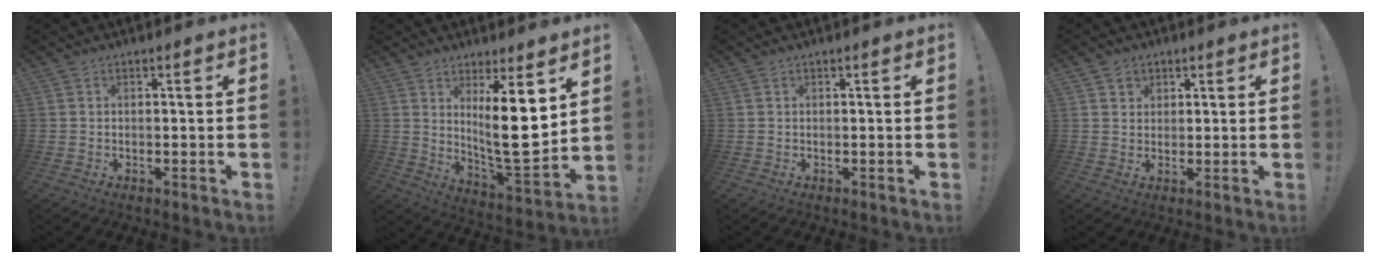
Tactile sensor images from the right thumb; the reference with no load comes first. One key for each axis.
{"total": 15.2, "fx": 5.0, "fy": 3.7, "fz": 13.8, "tx": -0.218, "ty": -0.048, "tz": 0.079}
{"total": 0.0}
{"total": 2.8, "fx": 1.7, "fy": 2.2, "fz": 0.4, "tx": 0.001, "ty": -0.009, "tz": 0.029}